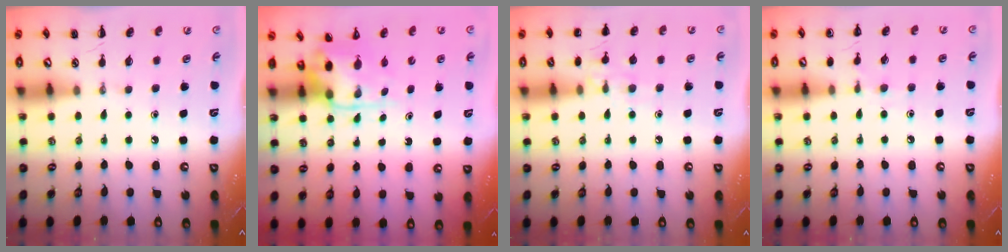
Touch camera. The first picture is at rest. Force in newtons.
{"total": 3.8, "press": 3.7, "slide": 0.7}
{"total": 9.2, "press": 8.9, "slide": 2.0}
{"total": 5.8, "press": 5.6, "slide": 1.7}